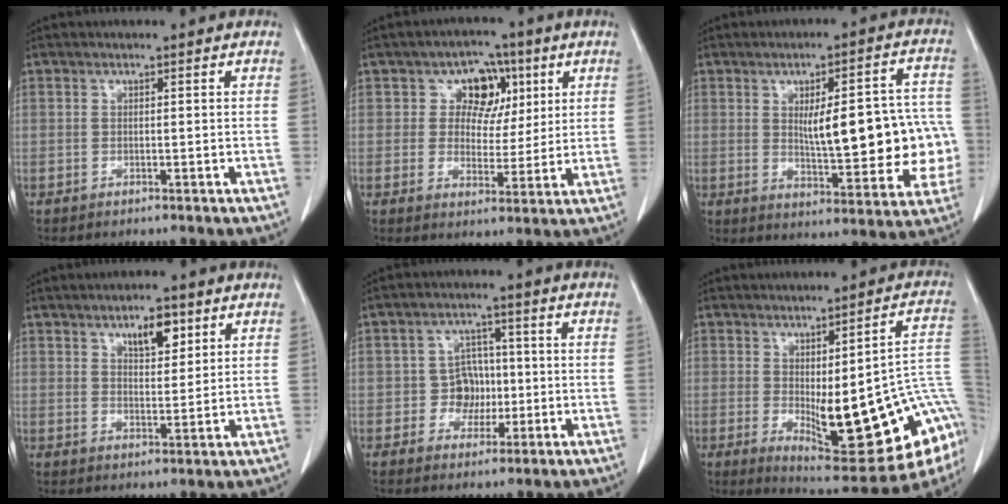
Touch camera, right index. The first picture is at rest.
{"total": 6.9, "force": [2.6, 5.5, 3.3], "torque": [-0.035, 0.018, 0.041]}
{"total": 17.0, "force": [0.0, 5.1, 16.3], "torque": [-0.184, 0.025, 0.013]}
{"total": 5.3, "force": [3.0, 2.0, 3.8], "torque": [-0.062, -0.002, 0.050]}
{"total": 4.9, "force": [-0.7, 4.5, 1.8], "torque": [-0.021, 0.016, -0.009]}
{"total": 22.5, "force": [-4.1, 5.1, 21.5], "torque": [-0.201, 0.006, -0.031]}